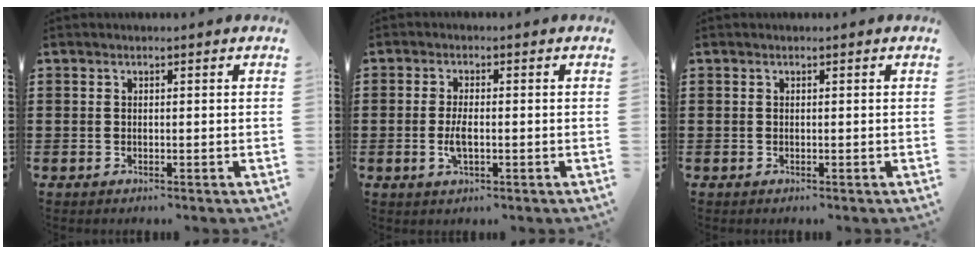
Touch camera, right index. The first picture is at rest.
{"total": 3.3, "force": [-0.6, 1.1, 3.0], "torque": [-0.068, -0.004, -0.016]}
{"total": 0.0}